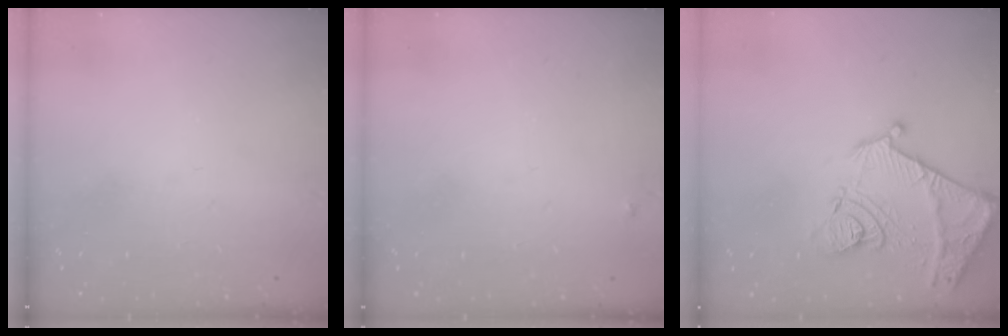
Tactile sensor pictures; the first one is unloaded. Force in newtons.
{"total": 3.5, "press": 3.4, "slide": 0.5}
{"total": 14.3, "press": 14.3, "slide": 1.4}